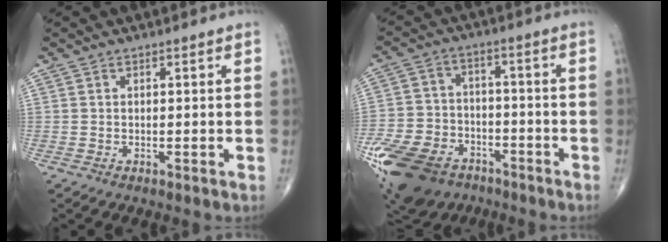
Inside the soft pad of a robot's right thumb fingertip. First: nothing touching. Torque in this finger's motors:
{"motor_torque": [2.82, 2.19, 1.00, -1.26, 0.16]}